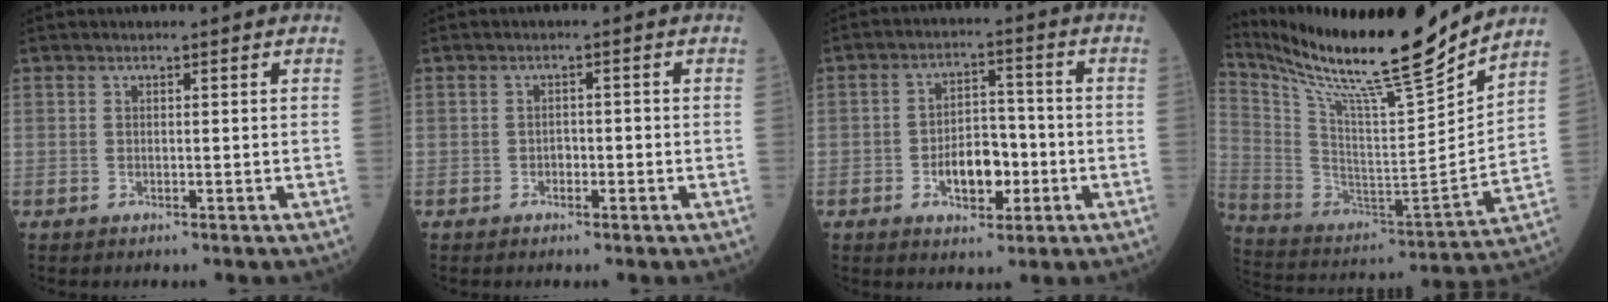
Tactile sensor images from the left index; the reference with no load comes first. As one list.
[{"total": 1.3, "force": [-0.7, 0.9, 0.7], "torque": [-0.006, 0.003, -0.014]}, {"total": 7.2, "force": [-2.4, 4.0, 5.5], "torque": [-0.097, 0.010, -0.037]}, {"total": 24.0, "force": [21.0, -0.2, 11.6], "torque": [-0.225, -0.062, 0.350]}]